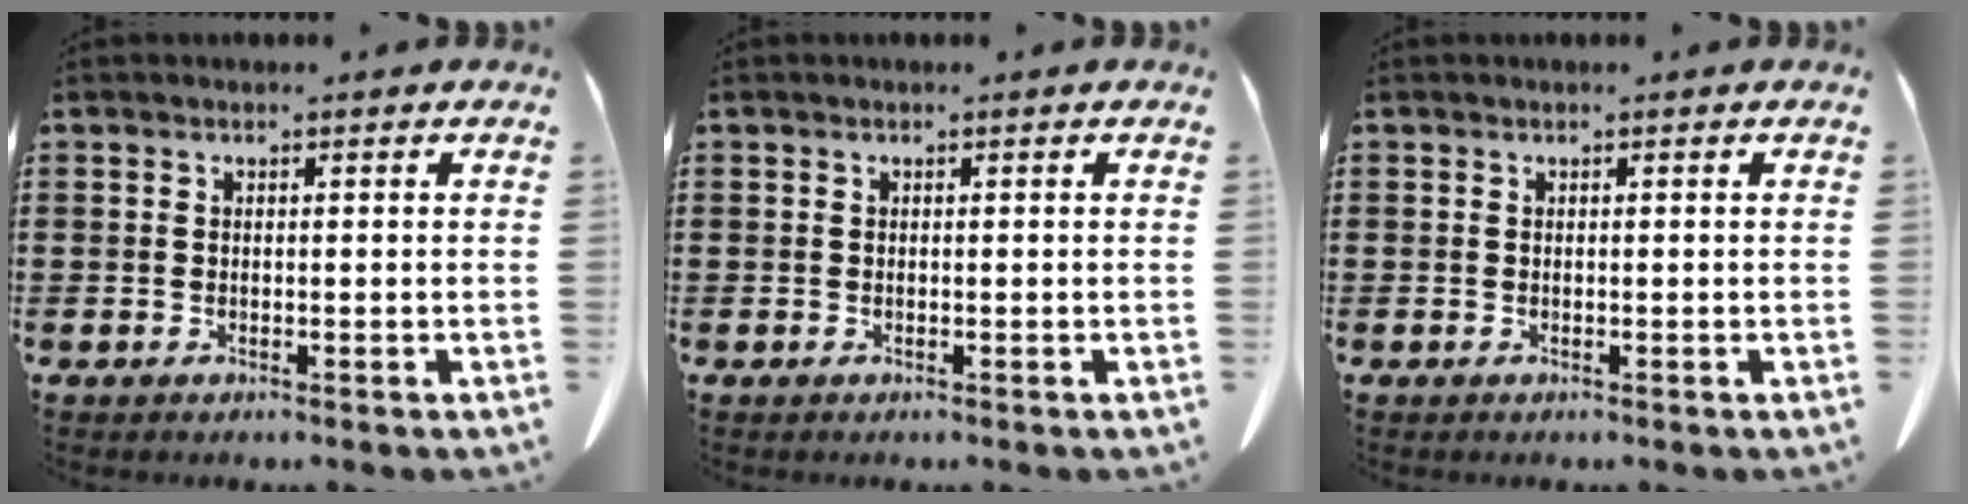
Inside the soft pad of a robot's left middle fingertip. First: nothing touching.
{"total": 0.0}
{"total": 0.0}